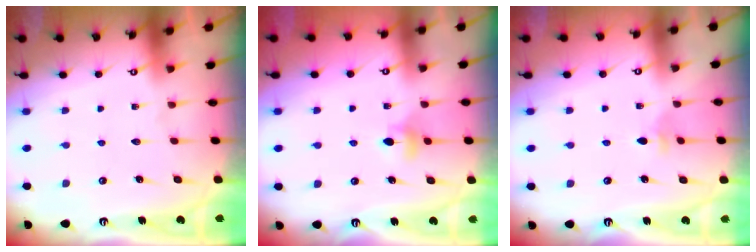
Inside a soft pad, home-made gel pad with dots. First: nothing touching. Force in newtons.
{"total": 5.0, "press": 4.9, "slide": 0.7}
{"total": 2.9, "press": 2.8, "slide": 0.8}